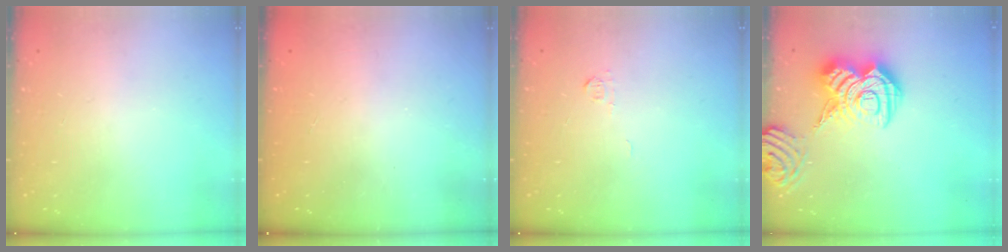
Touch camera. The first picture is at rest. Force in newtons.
{"total": 2.5, "press": 2.4, "slide": 0.8}
{"total": 3.6, "press": 3.5, "slide": 0.6}
{"total": 17.5, "press": 17.4, "slide": 1.6}